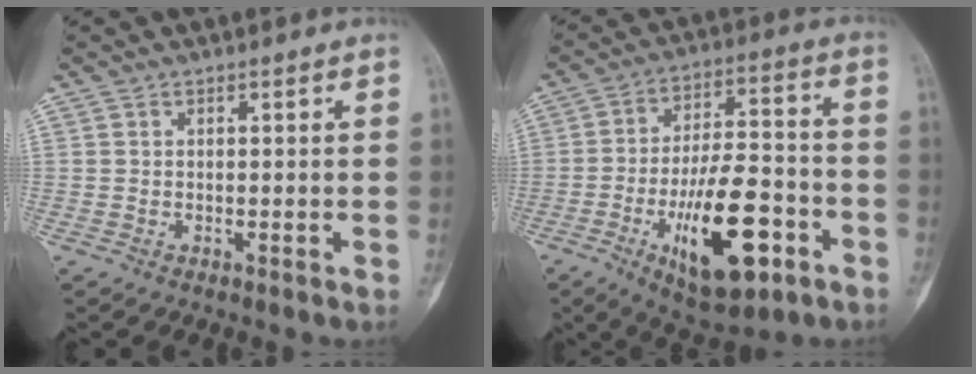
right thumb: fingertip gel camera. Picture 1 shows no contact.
{"total": 19.5, "force": [-7.5, 8.0, 16.2], "torque": [-0.254, 0.033, -0.109]}